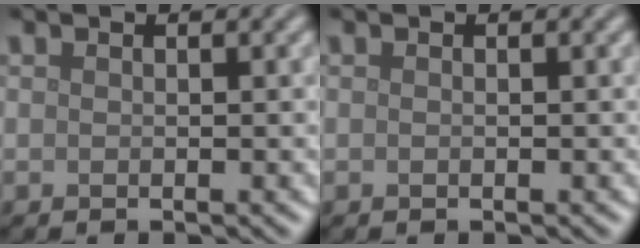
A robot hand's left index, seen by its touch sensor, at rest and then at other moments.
{"total": 0.0}